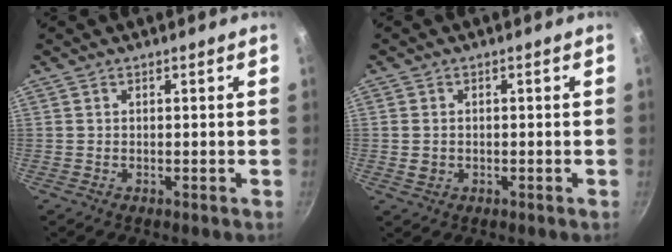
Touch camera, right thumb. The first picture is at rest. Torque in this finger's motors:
{"motor_torque": [-0.23, 0.25, -0.18, 0.03, 0.09]}